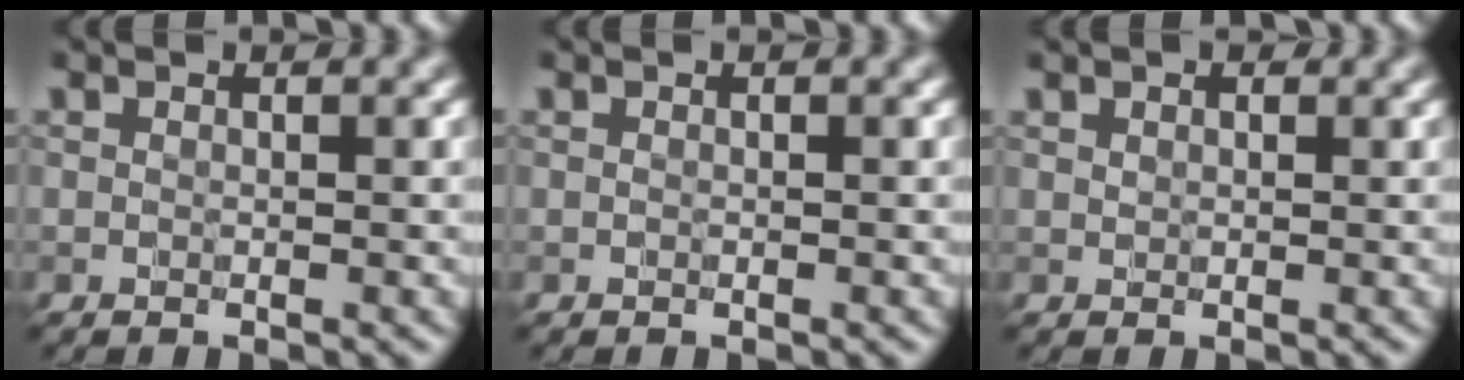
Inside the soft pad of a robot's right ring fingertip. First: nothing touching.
{"total": 0.0}
{"total": 0.9, "force": [0.6, 0.6, 0.3], "torque": [-0.008, 0.005, 0.009]}